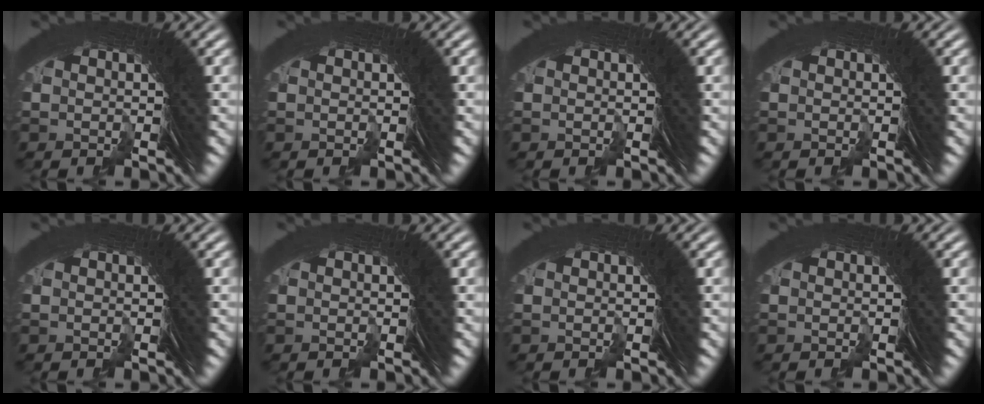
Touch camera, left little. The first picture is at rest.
{"total": 0.0}
{"total": 0.0}
{"total": 0.0}
{"total": 0.0}
{"total": 0.0}
{"total": 0.0}
{"total": 0.0}